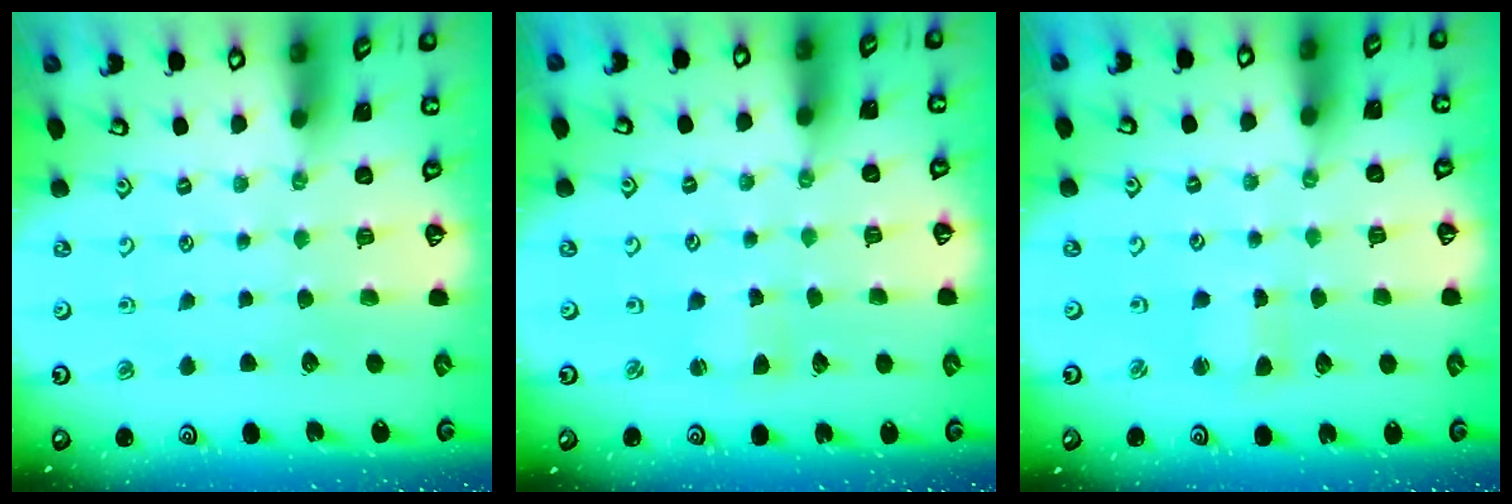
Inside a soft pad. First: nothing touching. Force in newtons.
{"total": 2.7, "press": 2.7, "slide": 0.3}
{"total": 1.7, "press": 1.6, "slide": 0.2}